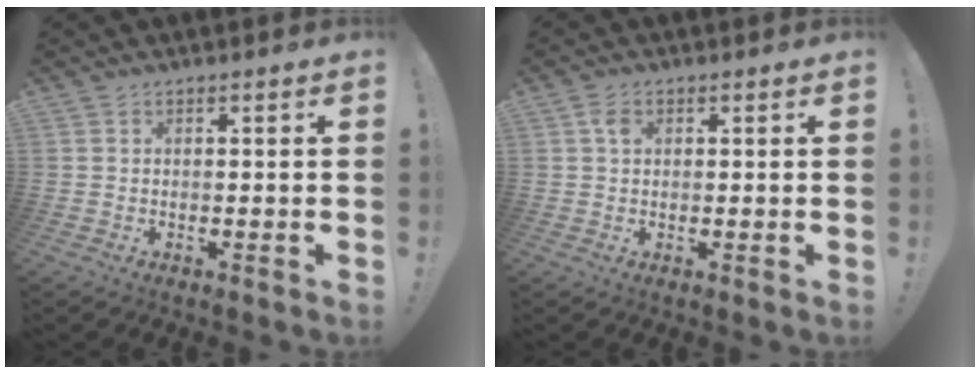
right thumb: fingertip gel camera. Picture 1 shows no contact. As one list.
[{"total": 2.9, "force": [1.1, 1.8, 1.9], "torque": [-0.033, 0.005, 0.018]}]